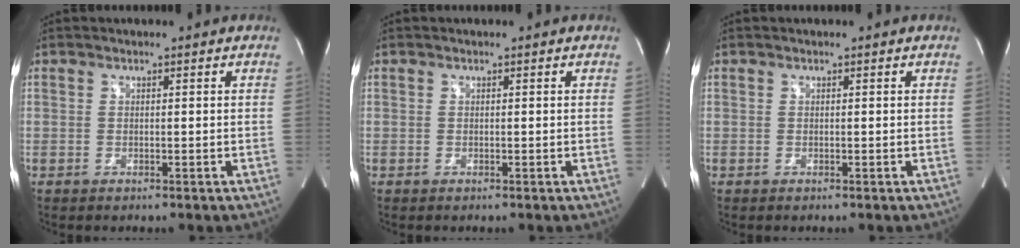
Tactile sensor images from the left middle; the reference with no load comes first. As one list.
[{"total": 0.0}, {"total": 0.0}]